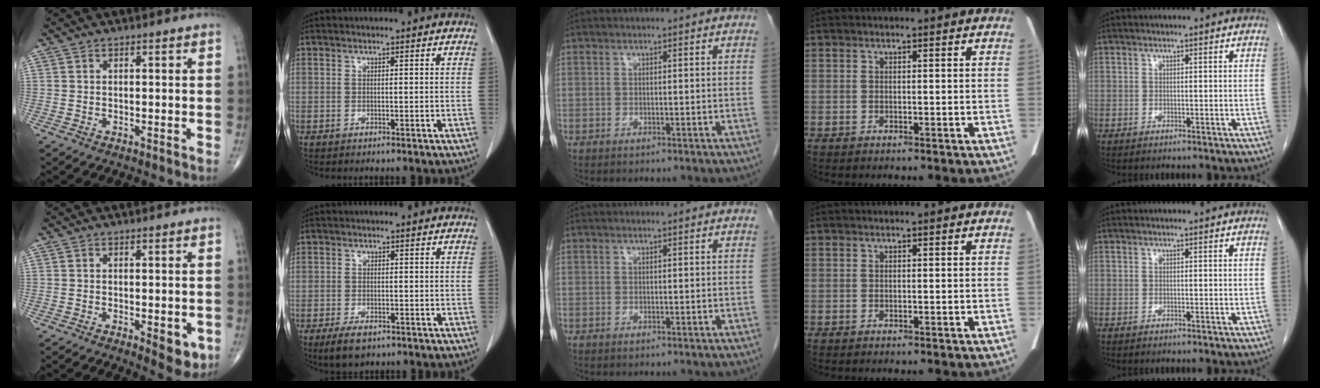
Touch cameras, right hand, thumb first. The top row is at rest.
{"thumb": {"total": 5.3, "force": [-1.5, 2.2, 4.5], "torque": [-0.043, -0.008, -0.015]}, "index": {"total": 3.7, "force": [-2.4, 1.8, 2.2], "torque": [-0.046, -0.006, -0.035]}}